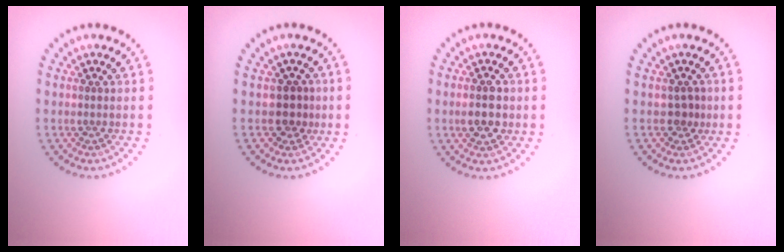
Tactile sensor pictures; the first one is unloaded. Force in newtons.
{"total": 1.7, "press": 1.3, "slide": 1.1}
{"total": 2.9, "press": 2.9, "slide": 0.1}
{"total": 1.2, "press": 1.0, "slide": 0.7}